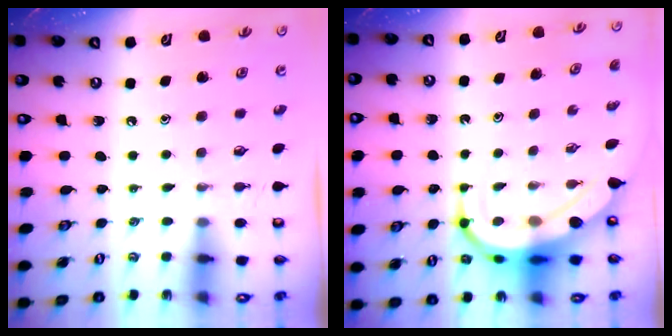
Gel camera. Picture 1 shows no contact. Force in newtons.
{"total": 12.0, "press": 11.9, "slide": 1.3}